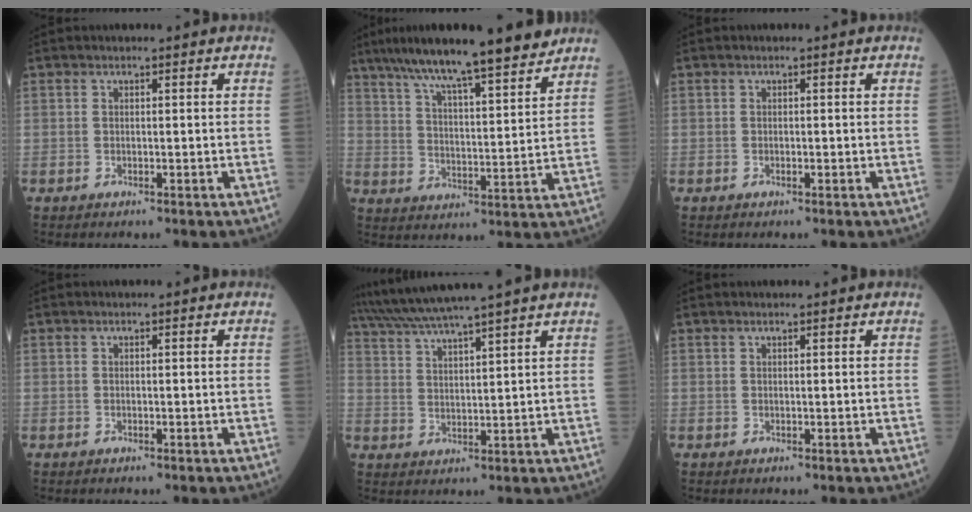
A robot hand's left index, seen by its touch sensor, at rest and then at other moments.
{"total": 15.7, "force": [13.1, 0.8, 8.6], "torque": [-0.136, 0.013, 0.202]}
{"total": 0.0}
{"total": 0.0}
{"total": 11.2, "force": [9.7, -2.0, 5.2], "torque": [-0.096, 0.018, 0.161]}
{"total": 0.9, "force": [0.8, -0.1, 0.3], "torque": [-0.008, 0.006, 0.014]}